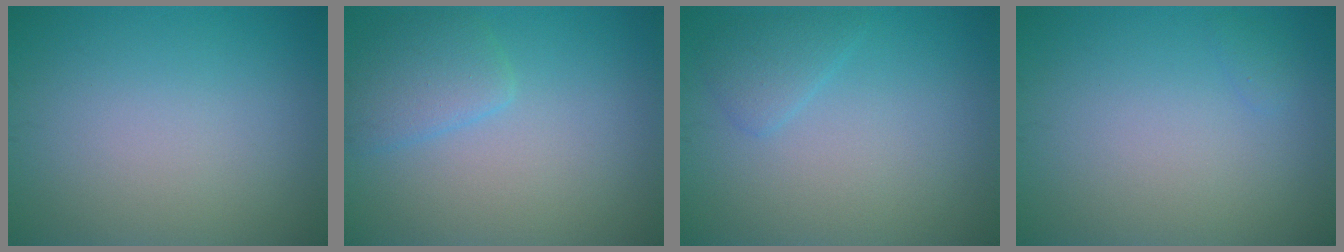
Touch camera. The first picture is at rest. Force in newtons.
{"total": 2.6, "press": 2.6, "slide": 0.2}
{"total": 1.6, "press": 1.6, "slide": 0.1}
{"total": 0.5, "press": 0.5, "slide": 0.0}